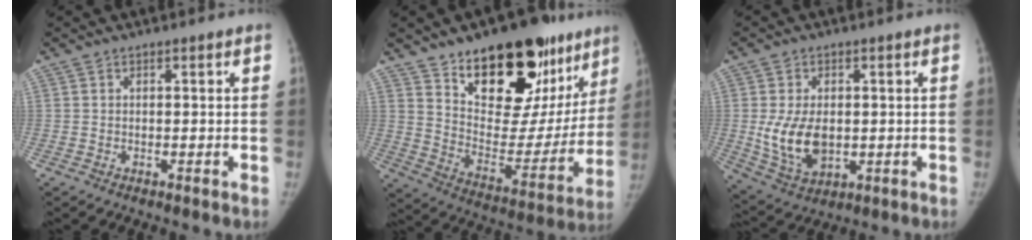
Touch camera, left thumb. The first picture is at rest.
{"total": 29.5, "force": [18.0, 14.6, 18.3], "torque": [-0.224, -0.063, 0.279]}
{"total": 11.7, "force": [-0.3, 7.6, 8.9], "torque": [-0.152, -0.008, 0.013]}